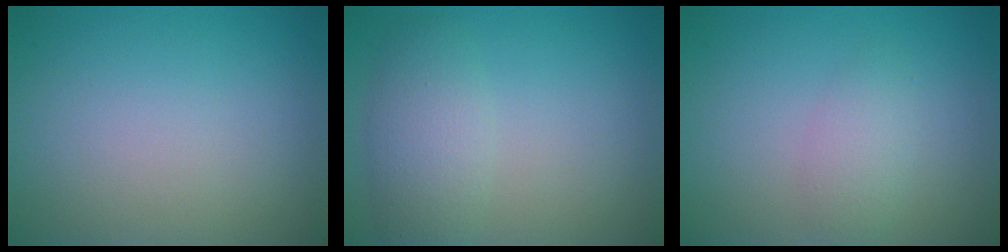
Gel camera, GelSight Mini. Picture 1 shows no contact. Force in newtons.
{"total": 3.4, "press": 3.4, "slide": 0.1}
{"total": 2.0, "press": 2.0, "slide": 0.1}